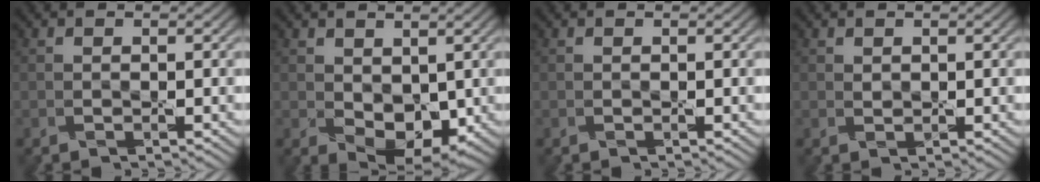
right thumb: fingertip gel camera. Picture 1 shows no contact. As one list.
[{"total": 5.6, "force": [0.5, 3.7, 4.2], "torque": [-0.082, -0.018, 0.016]}, {"total": 0.0}, {"total": 0.7, "force": [0.5, 0.4, 0.2], "torque": [-0.007, -0.002, 0.012]}]